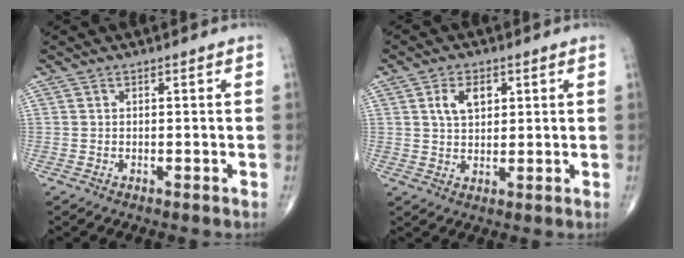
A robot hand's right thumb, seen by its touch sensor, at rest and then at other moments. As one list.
[{"total": 5.5, "force": [1.9, 3.4, 3.8], "torque": [-0.054, -0.004, 0.035]}]